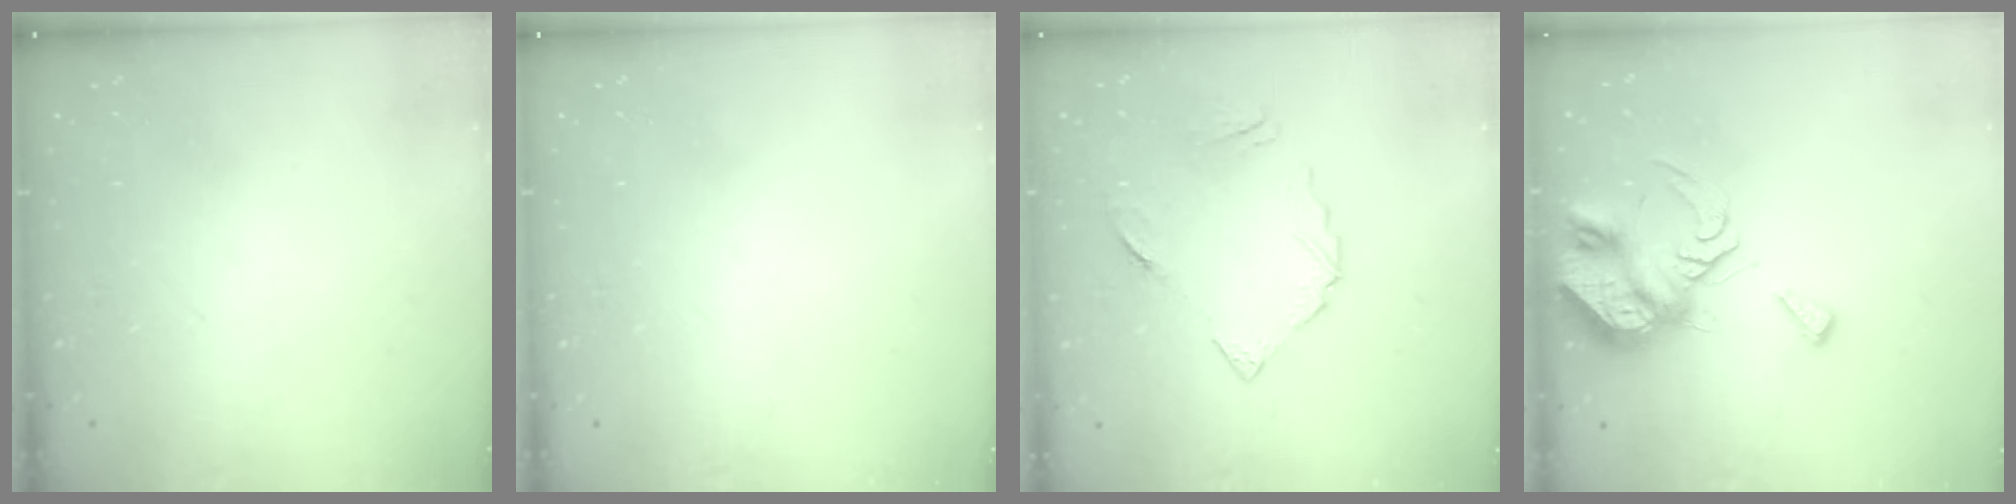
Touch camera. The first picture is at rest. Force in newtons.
{"total": 0.0}
{"total": 9.0, "press": 9.0, "slide": 1.0}
{"total": 9.6, "press": 9.5, "slide": 1.3}